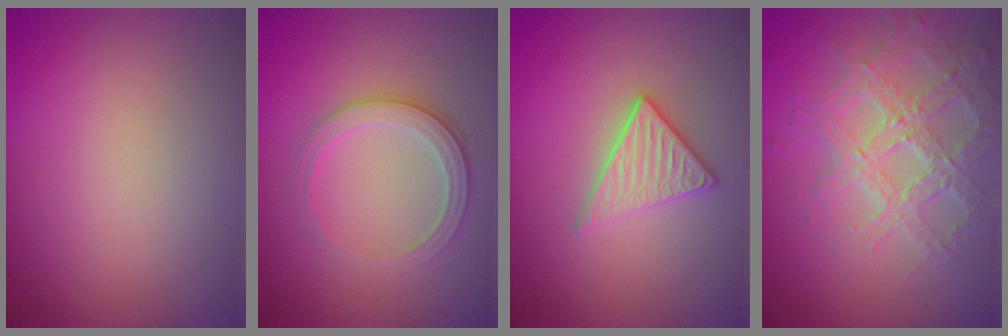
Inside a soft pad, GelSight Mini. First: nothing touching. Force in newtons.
{"total": 2.8, "press": 2.7, "slide": 0.9}
{"total": 2.9, "press": 2.7, "slide": 1.1}
{"total": 6.8, "press": 4.9, "slide": 4.7}